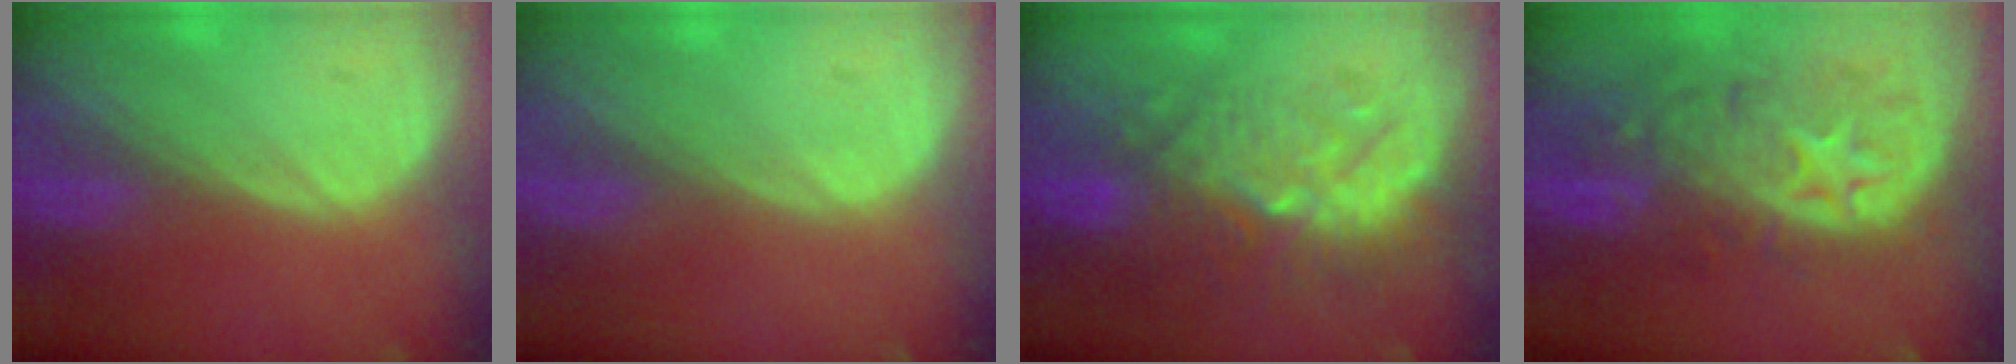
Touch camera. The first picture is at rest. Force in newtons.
{"total": 0.6, "press": 0.1, "slide": 0.6}
{"total": 9.2, "press": 9.1, "slide": 1.6}
{"total": 11.2, "press": 9.8, "slide": 5.3}